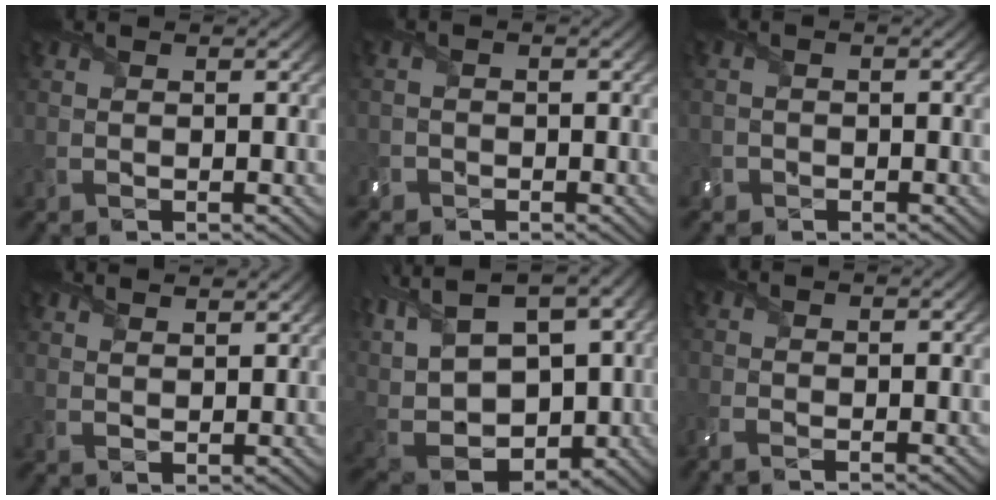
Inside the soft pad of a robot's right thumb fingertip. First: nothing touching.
{"total": 2.1, "force": [-1.6, 1.3, 0.0], "torque": [0.001, -0.003, -0.037]}
{"total": 2.0, "force": [-1.4, 1.4, 0.0], "torque": [0.003, -0.001, -0.032]}
{"total": 3.8, "force": [3.1, 1.2, 2.0], "torque": [-0.036, -0.004, 0.052]}
{"total": 16.3, "force": [4.2, 10.0, 12.2], "torque": [-0.282, 0.022, 0.109]}
{"total": 1.9, "force": [-1.0, 0.9, 1.4], "torque": [-0.040, -0.006, -0.024]}